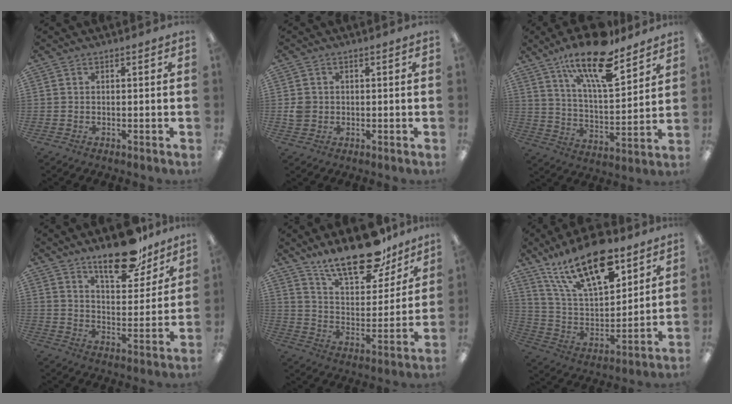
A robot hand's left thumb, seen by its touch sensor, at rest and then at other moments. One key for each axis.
{"total": 2.9, "fx": -0.1, "fy": 2.7, "fz": 1.0, "tx": -0.010, "ty": 0.001, "tz": -0.004}
{"total": 19.8, "fx": 13.8, "fy": 6.4, "fz": 12.7, "tx": -0.215, "ty": -0.075, "tz": 0.230}
{"total": 20.6, "fx": 15.3, "fy": 7.6, "fz": 11.5, "tx": -0.182, "ty": -0.092, "tz": 0.260}
{"total": 20.2, "fx": 15.5, "fy": 7.7, "fz": 10.4, "tx": -0.164, "ty": -0.097, "tz": 0.266}
{"total": 22.4, "fx": 14.4, "fy": 9.4, "fz": 14.4, "tx": -0.281, "ty": -0.075, "tz": 0.245}